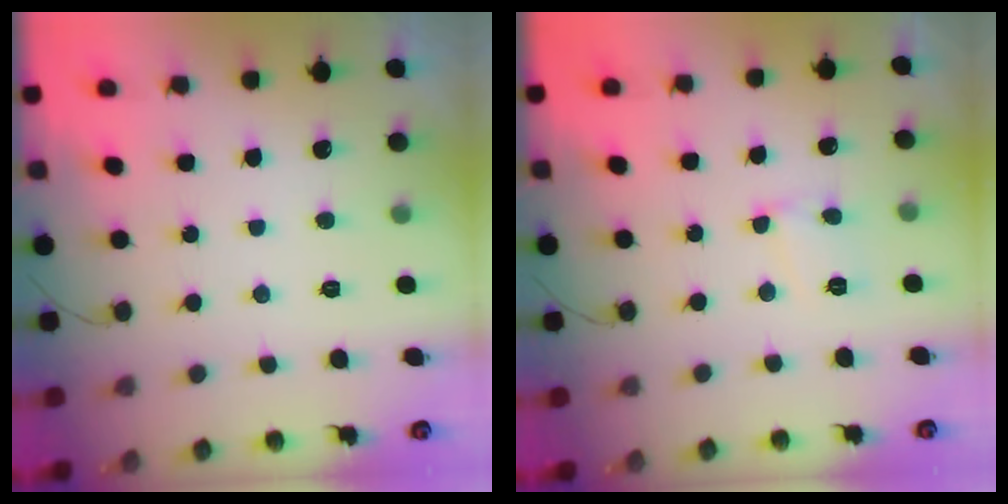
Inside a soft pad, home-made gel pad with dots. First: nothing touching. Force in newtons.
{"total": 4.3, "press": 4.3, "slide": 0.4}